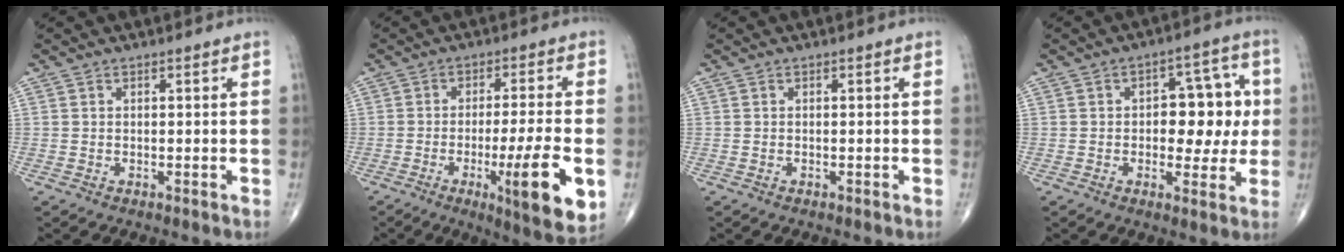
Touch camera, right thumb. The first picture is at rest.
{"total": 13.3, "force": [-4.0, 1.6, 12.6], "torque": [-0.190, -0.009, -0.058]}
{"total": 0.0}
{"total": 11.0, "force": [0.3, 6.5, 8.8], "torque": [-0.063, 0.021, 0.006]}